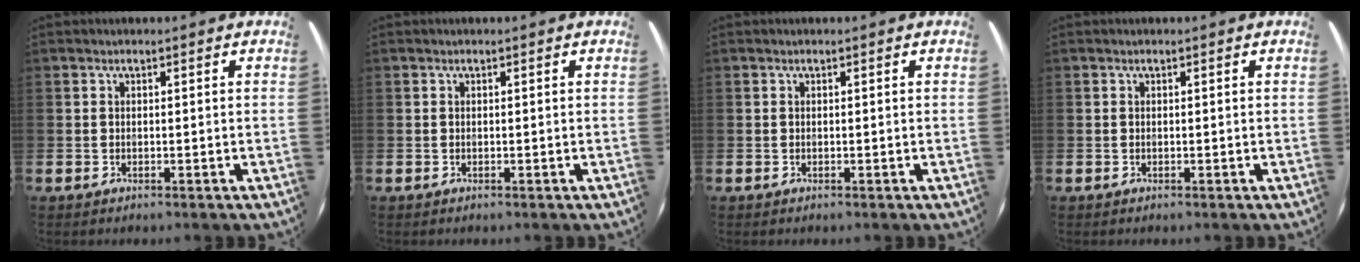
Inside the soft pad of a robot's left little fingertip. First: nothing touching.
{"total": 0.0}
{"total": 0.0}
{"total": 0.0}